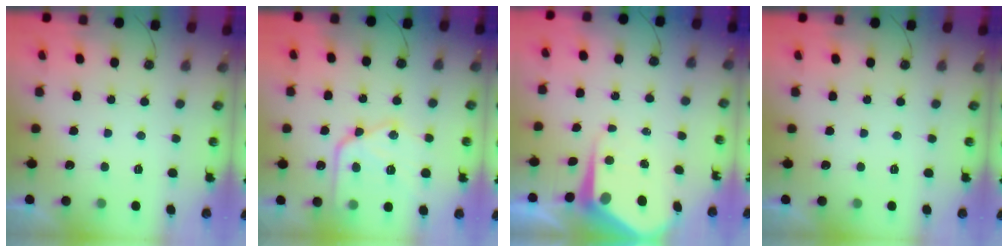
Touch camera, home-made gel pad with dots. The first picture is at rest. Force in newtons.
{"total": 16.4, "press": 16.3, "slide": 1.6}
{"total": 7.7, "press": 7.6, "slide": 0.6}
{"total": 0.0}